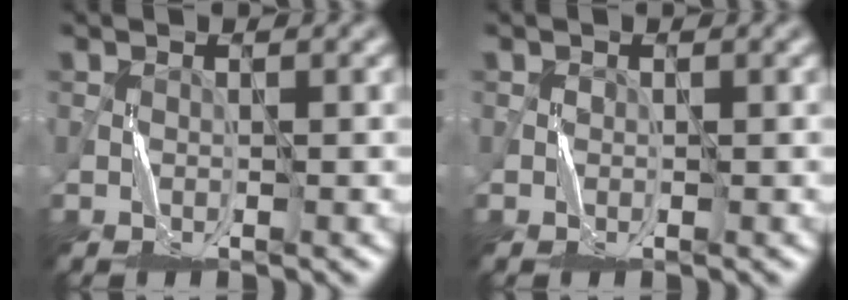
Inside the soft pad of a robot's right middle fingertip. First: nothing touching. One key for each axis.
{"total": 0.6, "fx": -0.1, "fy": 0.5, "fz": 0.1, "tx": -0.003, "ty": 0.002, "tz": -0.002}